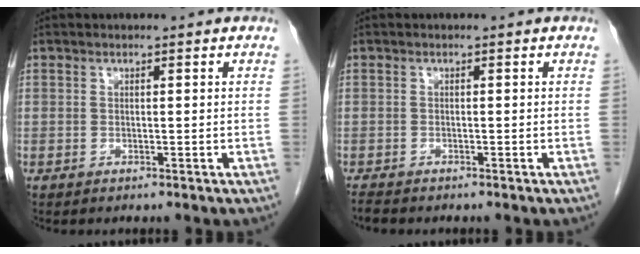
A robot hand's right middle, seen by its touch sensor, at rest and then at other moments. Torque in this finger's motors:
{"motor_torque": [0.22, 0.01, -0.04, 0.00]}